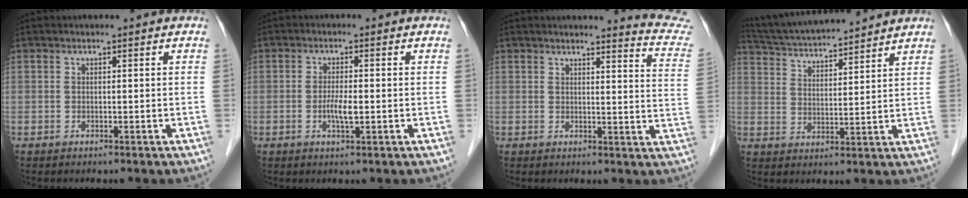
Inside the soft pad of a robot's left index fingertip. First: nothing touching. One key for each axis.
{"total": 3.0, "fx": -0.7, "fy": 0.5, "fz": 2.9, "tx": -0.060, "ty": -0.004, "tz": -0.013}
{"total": 8.7, "fx": 8.6, "fy": -0.6, "fz": 0.9, "tx": -0.006, "ty": -0.081, "tz": 0.070}
{"total": 14.4, "fx": 13.3, "fy": 0.9, "fz": 5.4, "tx": -0.106, "ty": 0.022, "tz": 0.220}